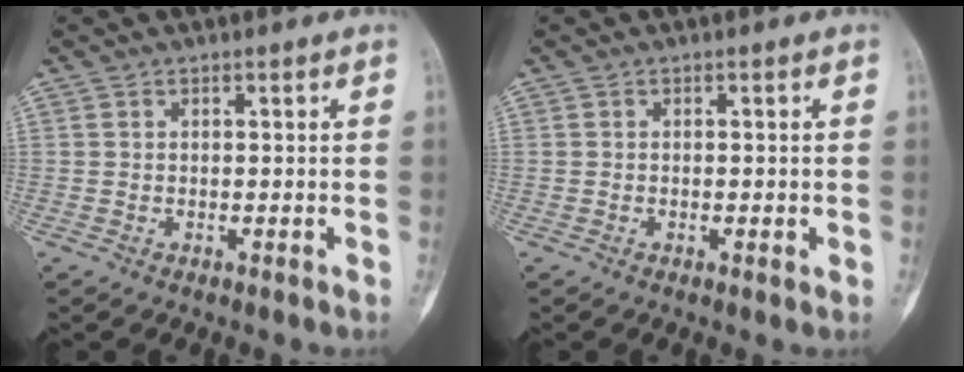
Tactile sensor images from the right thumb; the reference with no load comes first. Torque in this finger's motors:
{"motor_torque": [-0.50, -0.24, -0.10, 0.19, -0.05]}